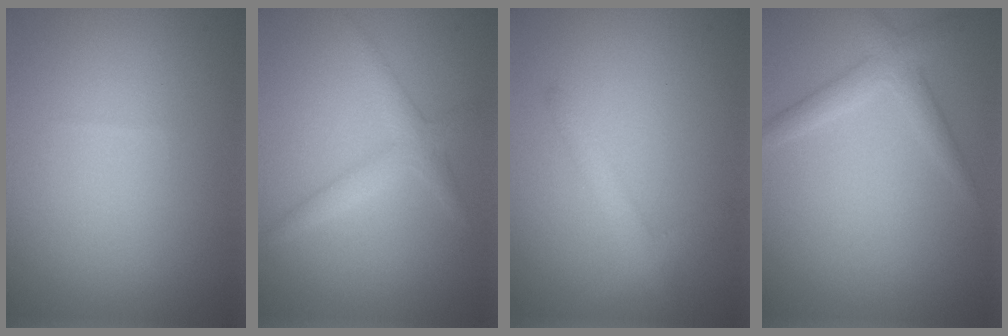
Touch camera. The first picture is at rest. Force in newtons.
{"total": 2.2, "press": 2.2, "slide": 0.1}
{"total": 2.2, "press": 2.2, "slide": 0.1}
{"total": 2.4, "press": 2.4, "slide": 0.2}